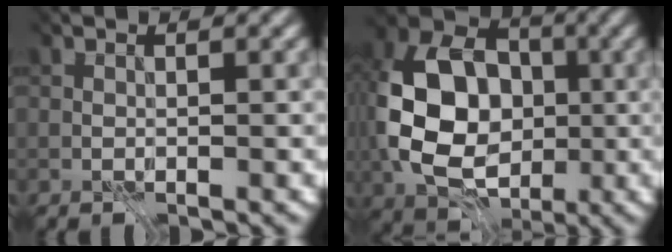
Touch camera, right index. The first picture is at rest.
{"total": 10.1, "force": [-2.6, 7.2, 6.7], "torque": [-0.141, -0.020, -0.023]}